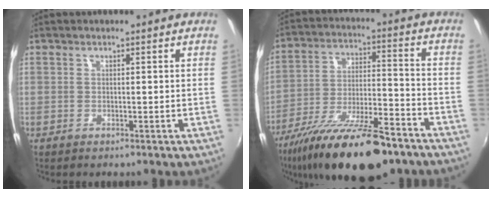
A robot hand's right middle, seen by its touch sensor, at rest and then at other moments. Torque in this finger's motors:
{"motor_torque": [1.16, -0.98, 0.66, 0.21]}